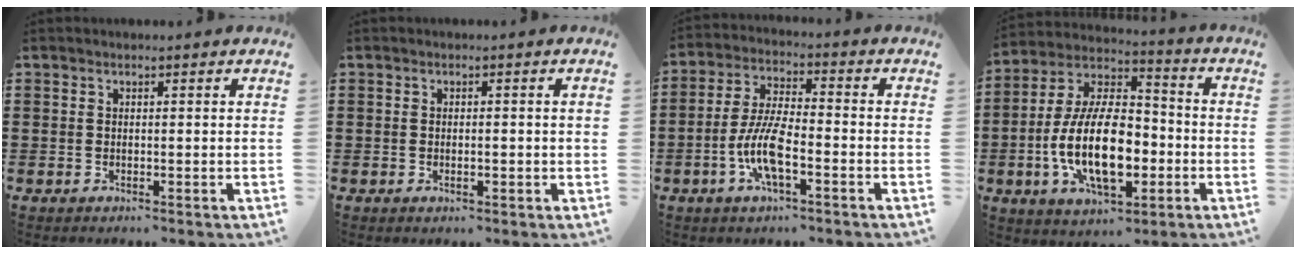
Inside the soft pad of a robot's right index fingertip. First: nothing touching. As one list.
[{"total": 1.6, "force": [-0.2, 0.5, 1.5], "torque": [-0.026, 0.001, -0.004]}, {"total": 8.6, "force": [-3.1, 2.6, 7.5], "torque": [-0.170, -0.009, -0.063]}, {"total": 15.4, "force": [-3.9, 7.6, 12.8], "torque": [-0.277, -0.005, -0.075]}]